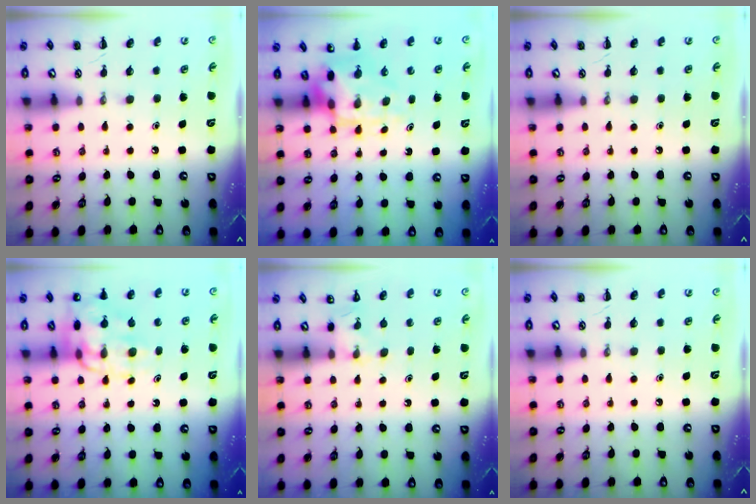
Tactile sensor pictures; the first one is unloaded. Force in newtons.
{"total": 6.0, "press": 5.9, "slide": 1.3}
{"total": 0.0}
{"total": 12.8, "press": 12.5, "slide": 2.5}
{"total": 4.0, "press": 3.9, "slide": 1.1}
{"total": 0.0}